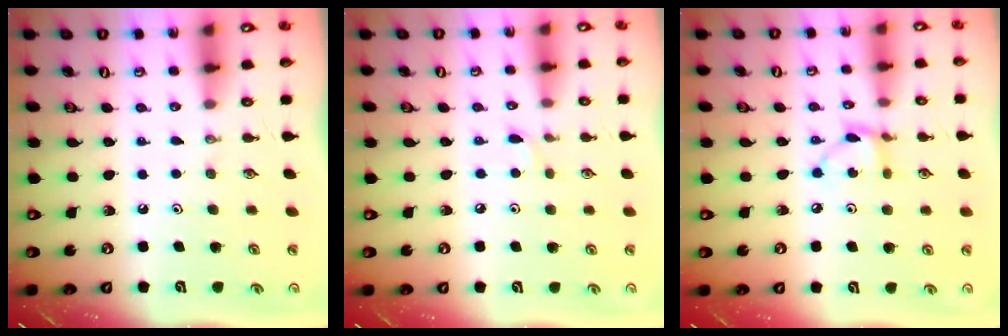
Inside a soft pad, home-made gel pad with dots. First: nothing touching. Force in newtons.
{"total": 2.4, "press": 2.4, "slide": 0.4}
{"total": 5.3, "press": 5.3, "slide": 0.2}